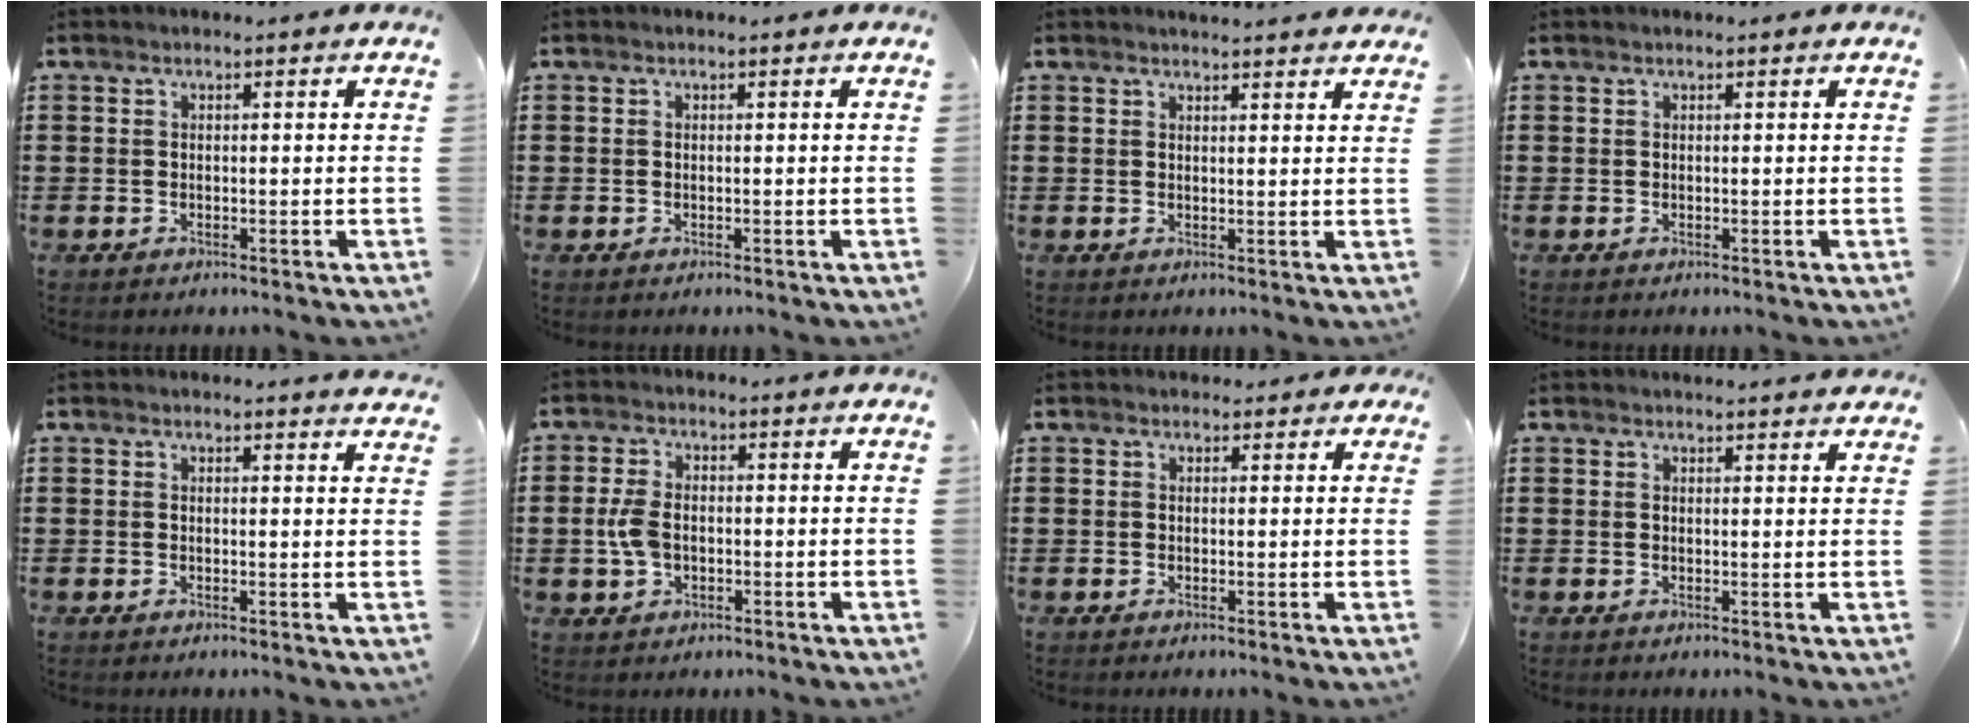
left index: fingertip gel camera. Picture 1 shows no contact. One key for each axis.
{"total": 0.0}
{"total": 1.8, "fx": 1.8, "fy": -0.1, "fz": 0.1, "tx": -0.007, "ty": 0.001, "tz": 0.036}
{"total": 0.0}
{"total": 1.3, "fx": 1.3, "fy": -0.1, "fz": 0.2, "tx": -0.007, "ty": 0.000, "tz": 0.025}
{"total": 4.7, "fx": -0.3, "fy": 2.9, "fz": 3.7, "tx": -0.101, "ty": -0.002, "tz": -0.014}
{"total": 1.2, "fx": 0.9, "fy": 0.8, "fz": 0.1, "tx": 0.003, "ty": 0.005, "tz": 0.014}
{"total": 1.6, "fx": 1.5, "fy": 0.0, "fz": 0.2, "tx": -0.008, "ty": 0.001, "tz": 0.030}